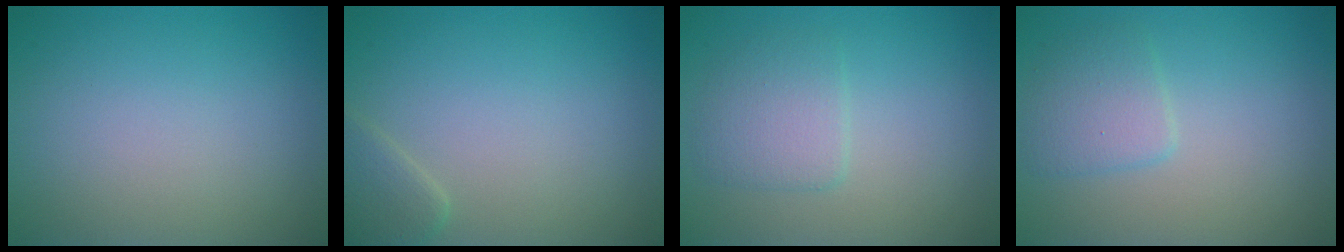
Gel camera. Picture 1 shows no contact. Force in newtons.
{"total": 1.9, "press": 1.9, "slide": 0.1}
{"total": 2.5, "press": 2.5, "slide": 0.4}
{"total": 2.3, "press": 2.3, "slide": 0.1}